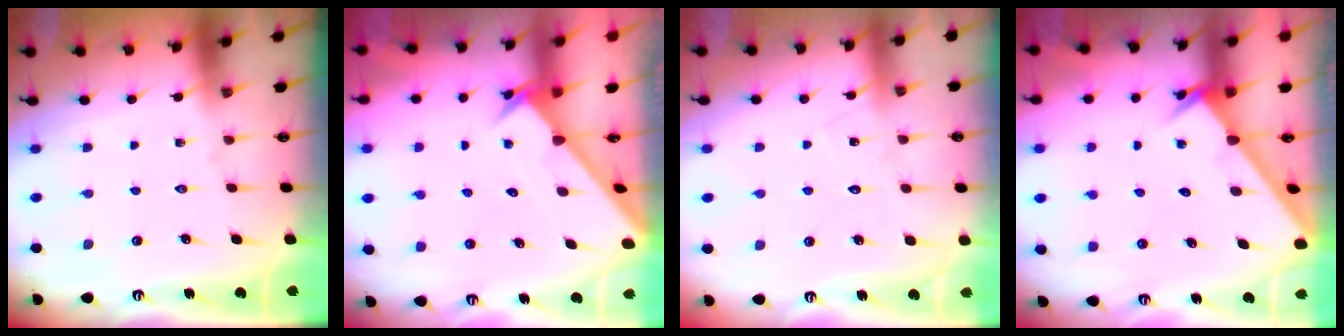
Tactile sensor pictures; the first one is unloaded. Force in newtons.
{"total": 2.6, "press": 2.6, "slide": 0.2}
{"total": 5.6, "press": 5.6, "slide": 0.3}
{"total": 2.6, "press": 2.6, "slide": 0.1}